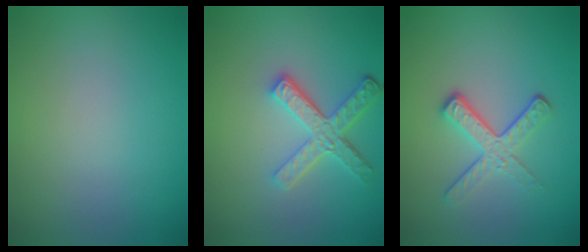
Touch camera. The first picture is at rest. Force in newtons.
{"total": 4.2, "press": 3.3, "slide": 2.7}
{"total": 3.5, "press": 2.4, "slide": 2.5}